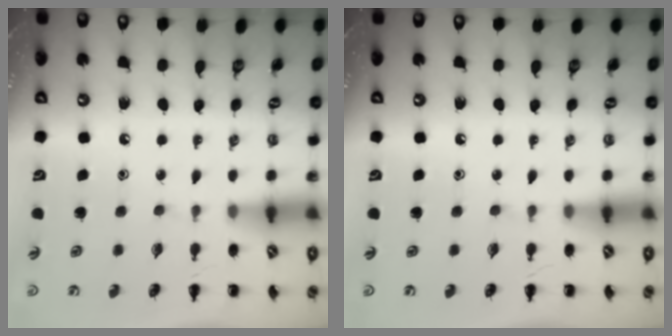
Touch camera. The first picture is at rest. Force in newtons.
{"total": 0.0}